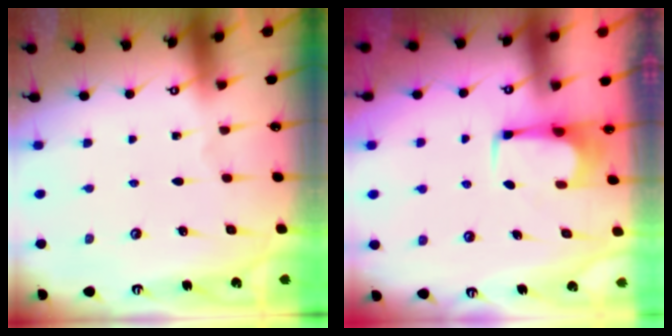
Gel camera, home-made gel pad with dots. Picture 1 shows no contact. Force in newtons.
{"total": 2.3, "press": 2.3, "slide": 0.3}